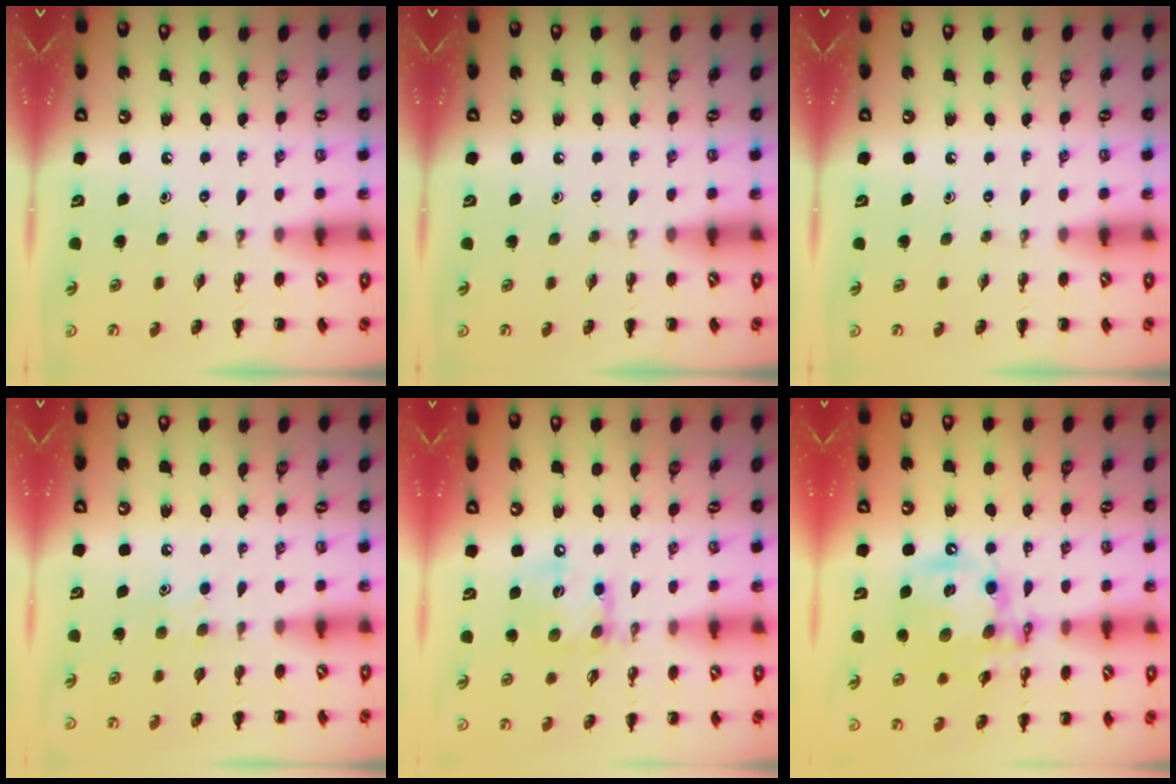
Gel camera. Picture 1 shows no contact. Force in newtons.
{"total": 0.0}
{"total": 0.0}
{"total": 5.1, "press": 4.8, "slide": 1.5}
{"total": 11.9, "press": 11.7, "slide": 1.9}
{"total": 15.4, "press": 15.1, "slide": 3.1}